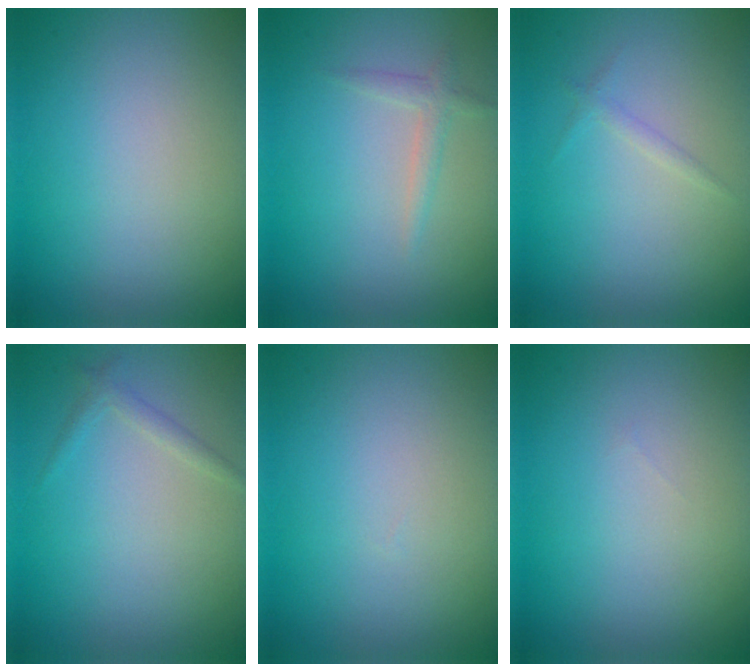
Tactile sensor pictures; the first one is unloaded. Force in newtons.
{"total": 1.3, "press": 1.3, "slide": 0.0}
{"total": 0.8, "press": 0.8, "slide": 0.1}
{"total": 1.1, "press": 1.1, "slide": 0.1}
{"total": 0.0}
{"total": 0.0}